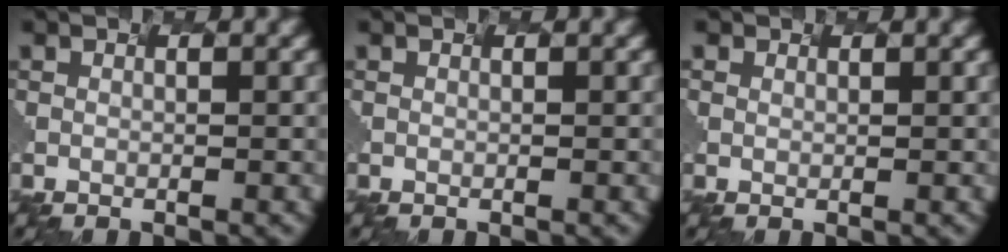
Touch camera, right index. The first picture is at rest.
{"total": 0.0}
{"total": 1.2, "force": [0.7, -0.2, -1.0], "torque": [-0.004, -0.002, 0.016]}